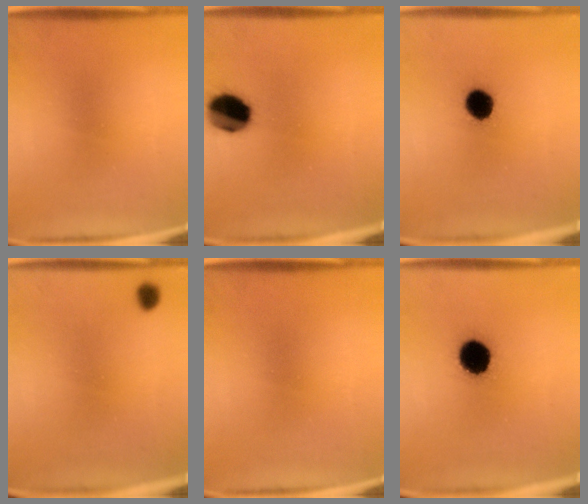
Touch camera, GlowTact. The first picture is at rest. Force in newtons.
{"total": 11.7}
{"total": 6.9}
{"total": 2.9}
{"total": 0.0}
{"total": 10.0}